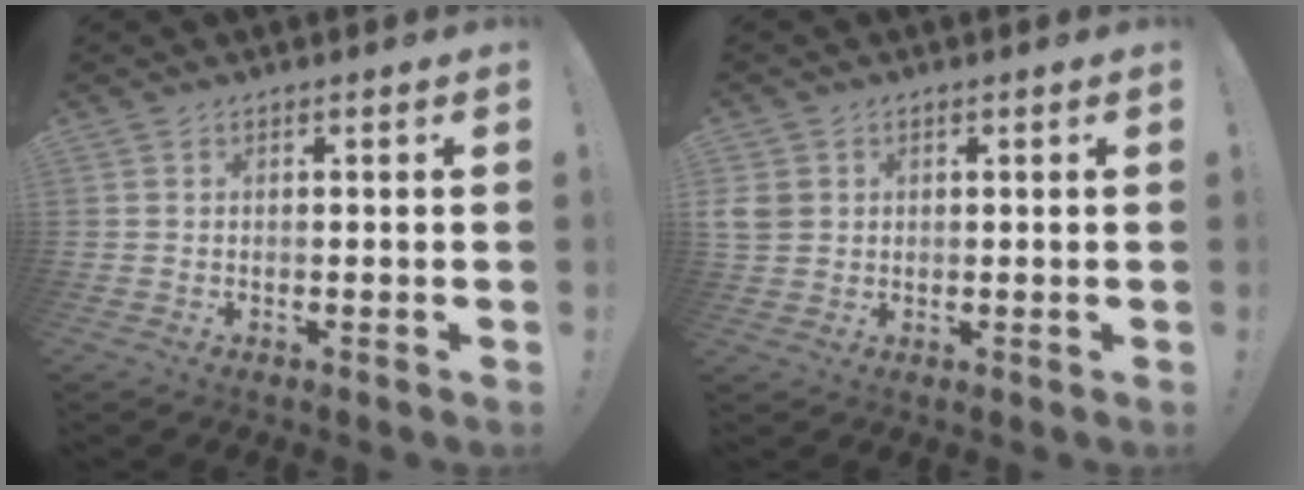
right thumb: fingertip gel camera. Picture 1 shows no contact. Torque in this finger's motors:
{"motor_torque": [0.01, 0.01, 0.00, 0.17, 0.02]}